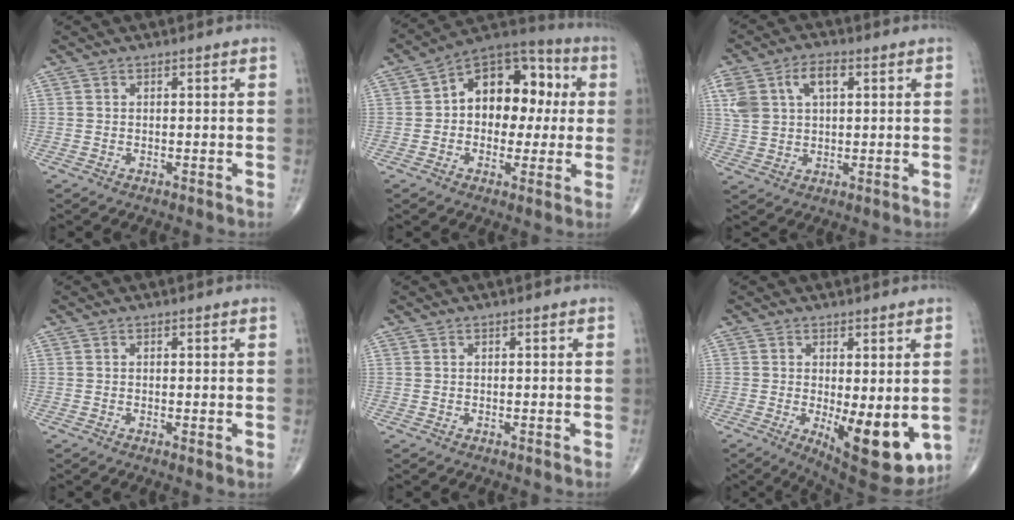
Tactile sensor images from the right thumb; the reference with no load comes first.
{"total": 15.9, "force": [1.8, 10.8, 11.6], "torque": [-0.109, 0.035, 0.013]}
{"total": 9.4, "force": [3.2, 5.6, 6.8], "torque": [-0.126, 0.012, 0.063]}
{"total": 0.8, "force": [0.0, 0.1, 0.8], "torque": [-0.016, -0.004, -0.003]}
{"total": 0.0}
{"total": 12.8, "force": [-2.3, 4.8, 11.7], "torque": [-0.149, -0.027, -0.016]}